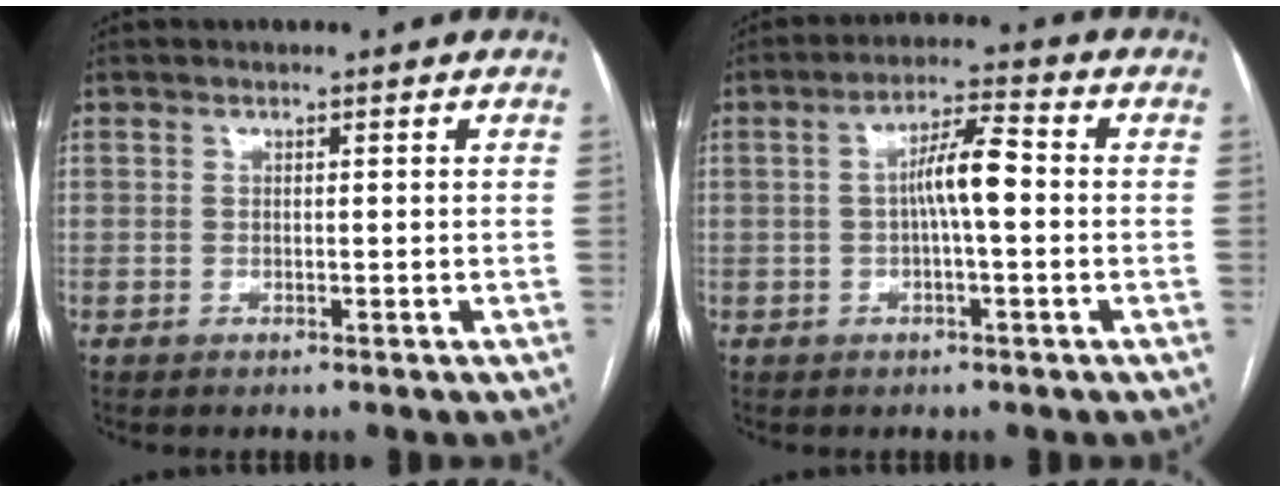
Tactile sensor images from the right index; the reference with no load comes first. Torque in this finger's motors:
{"motor_torque": [1.06, 0.00, 0.30, 0.12]}